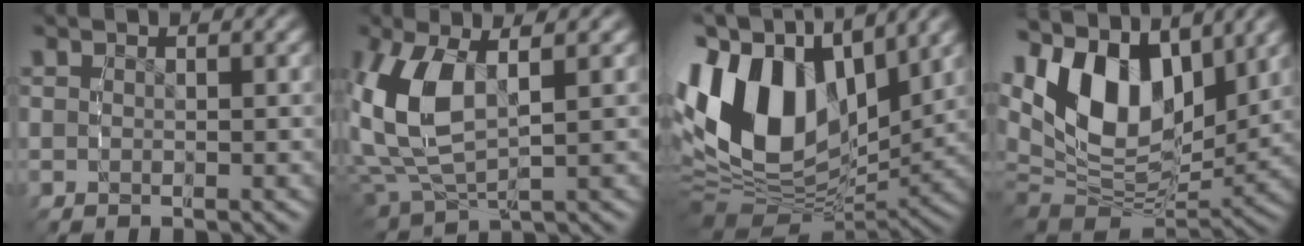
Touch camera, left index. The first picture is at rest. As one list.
[{"total": 7.2, "force": [1.2, 4.8, 5.3], "torque": [-0.158, -0.019, 0.037]}, {"total": 15.3, "force": [2.5, 10.4, 10.9], "torque": [-0.210, -0.007, 0.047]}, {"total": 13.2, "force": [3.0, 8.6, 9.5], "torque": [-0.185, -0.017, 0.056]}]